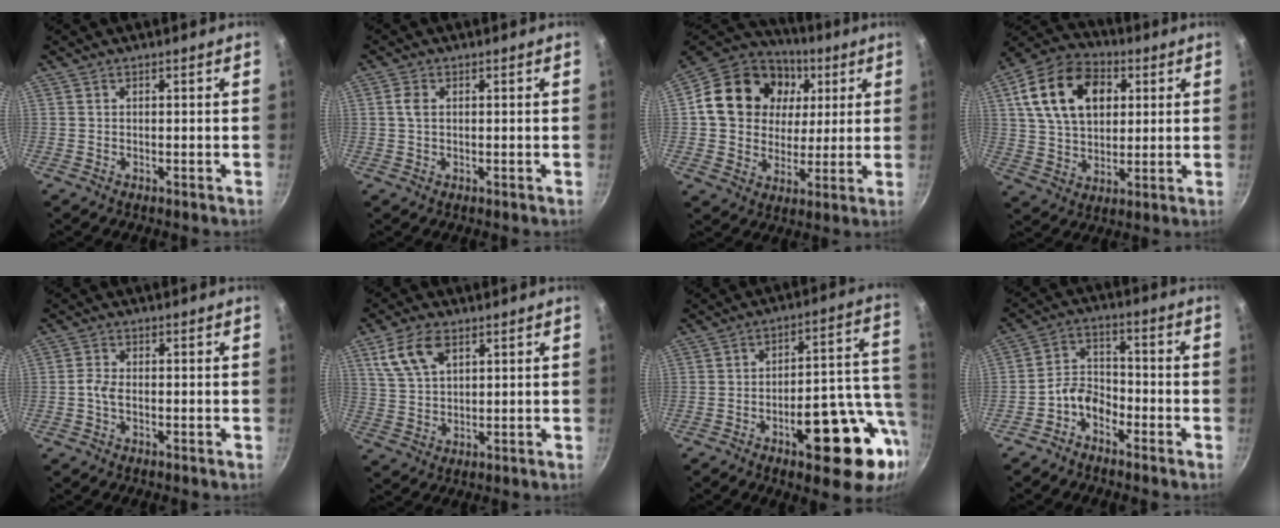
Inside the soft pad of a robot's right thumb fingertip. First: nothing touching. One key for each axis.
{"total": 1.5, "fx": 0.2, "fy": 1.2, "fz": 1.0, "tx": -0.018, "ty": 0.004, "tz": 0.002}
{"total": 20.5, "fx": 5.1, "fy": 16.6, "fz": 10.9, "tx": -0.175, "ty": 0.009, "tz": 0.080}
{"total": 18.2, "fx": 5.4, "fy": 12.4, "fz": 12.2, "tx": -0.192, "ty": 0.006, "tz": 0.083}
{"total": 2.6, "fx": -0.6, "fy": 1.4, "fz": 2.1, "tx": -0.050, "ty": 0.007, "tz": -0.020}
{"total": 8.8, "fx": 4.3, "fy": 4.9, "fz": 5.9, "tx": -0.104, "ty": -0.005, "tz": 0.087}
{"total": 19.7, "fx": -6.6, "fy": 7.6, "fz": 16.9, "tx": -0.183, "ty": 0.036, "tz": -0.091}
{"total": 6.0, "fx": -3.7, "fy": 3.8, "fz": 2.8, "tx": -0.033, "ty": 0.046, "tz": -0.081}